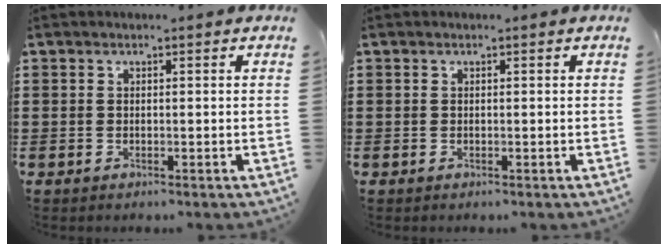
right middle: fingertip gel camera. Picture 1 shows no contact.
{"total": 0.0}